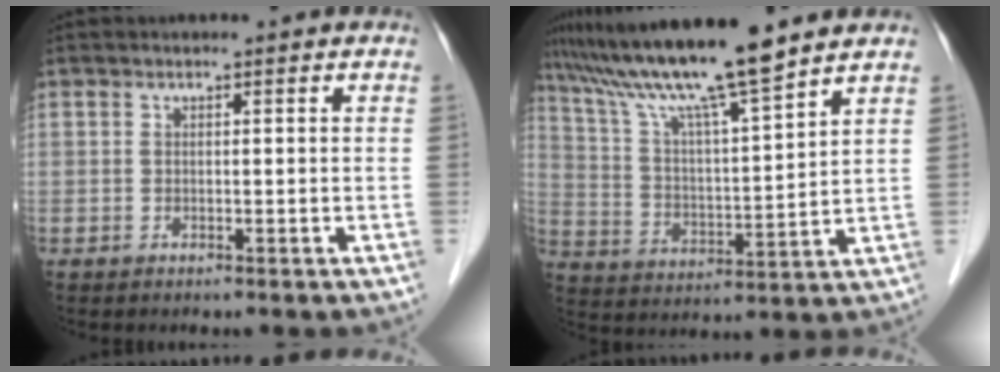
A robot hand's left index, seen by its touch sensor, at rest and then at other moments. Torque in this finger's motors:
{"motor_torque": [0.94, -1.20, 1.06, 0.21]}